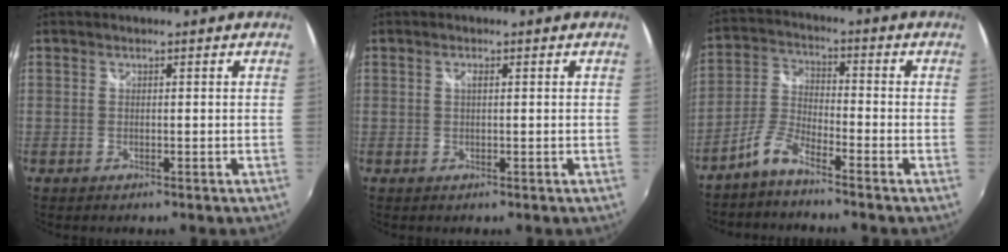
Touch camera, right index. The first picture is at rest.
{"total": 0.8, "force": [0.3, 0.2, 0.8], "torque": [-0.015, 0.001, 0.002]}
{"total": 5.4, "force": [-4.4, 1.1, 2.8], "torque": [-0.067, 0.013, -0.097]}